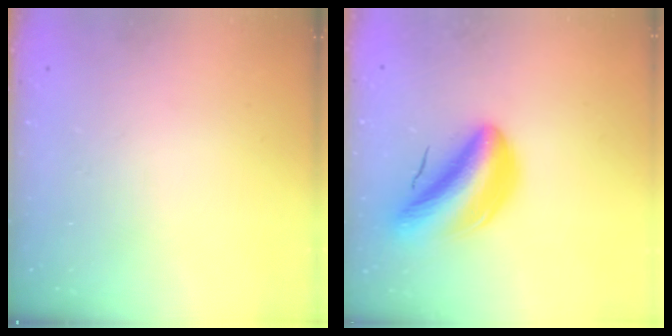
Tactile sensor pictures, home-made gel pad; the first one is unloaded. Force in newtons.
{"total": 9.7, "press": 9.3, "slide": 2.7}